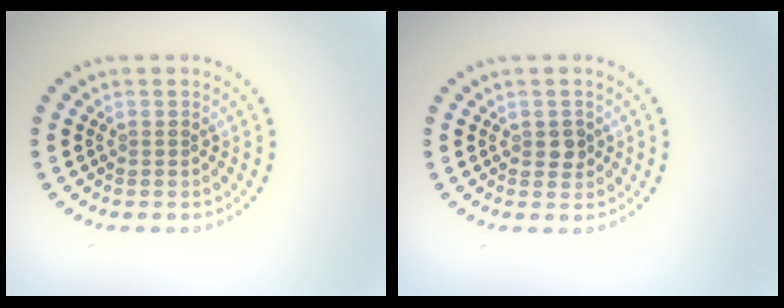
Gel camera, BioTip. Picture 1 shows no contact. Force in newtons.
{"total": 1.2, "press": 1.2, "slide": 0.3}